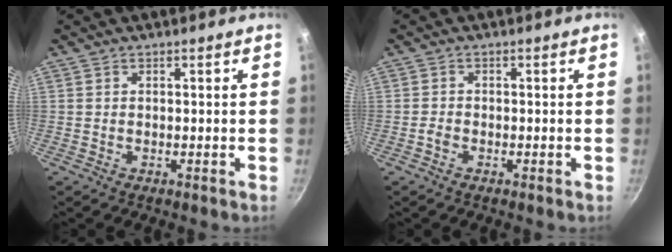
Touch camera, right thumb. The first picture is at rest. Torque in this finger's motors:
{"motor_torque": [0.29, 0.11, 0.39, -0.35, -0.02]}